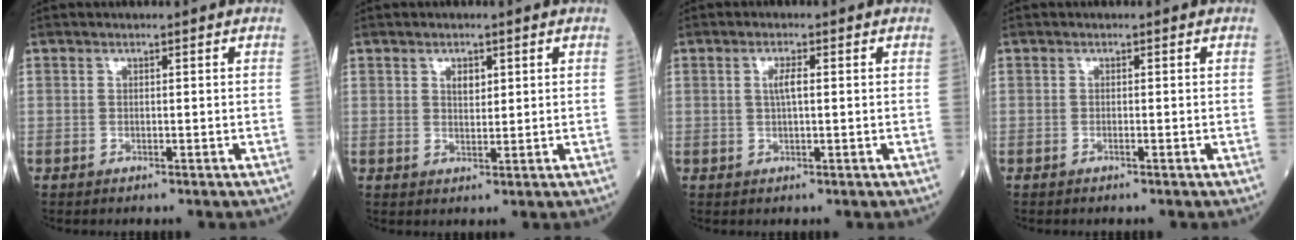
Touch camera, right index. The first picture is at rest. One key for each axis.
{"total": 2.1, "fx": 1.0, "fy": 1.1, "fz": 1.5, "tx": -0.022, "ty": -0.001, "tz": 0.017}
{"total": 2.2, "fx": 0.4, "fy": 0.3, "fz": 2.2, "tx": -0.043, "ty": 0.002, "tz": 0.006}
{"total": 0.0}